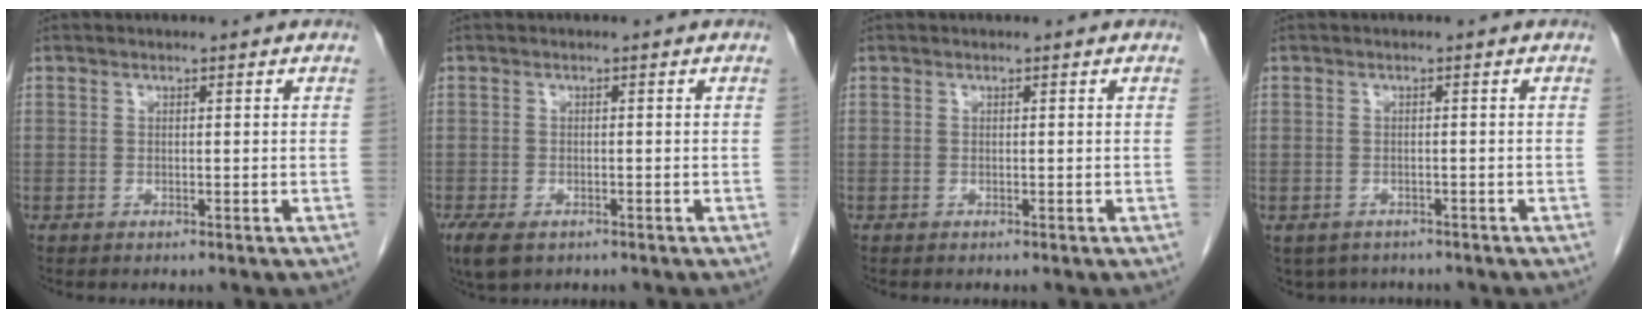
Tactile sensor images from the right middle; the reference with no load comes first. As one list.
[{"total": 5.3, "force": [-3.3, 2.7, 3.0], "torque": [-0.064, -0.013, -0.053]}, {"total": 0.0}, {"total": 4.7, "force": [-3.8, 2.7, 0.9], "torque": [-0.005, 0.002, -0.049]}]